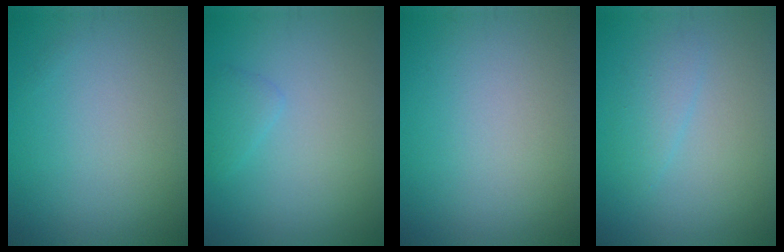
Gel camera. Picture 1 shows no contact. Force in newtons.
{"total": 1.1, "press": 1.1, "slide": 0.1}
{"total": 0.0}
{"total": 1.6, "press": 1.6, "slide": 0.1}